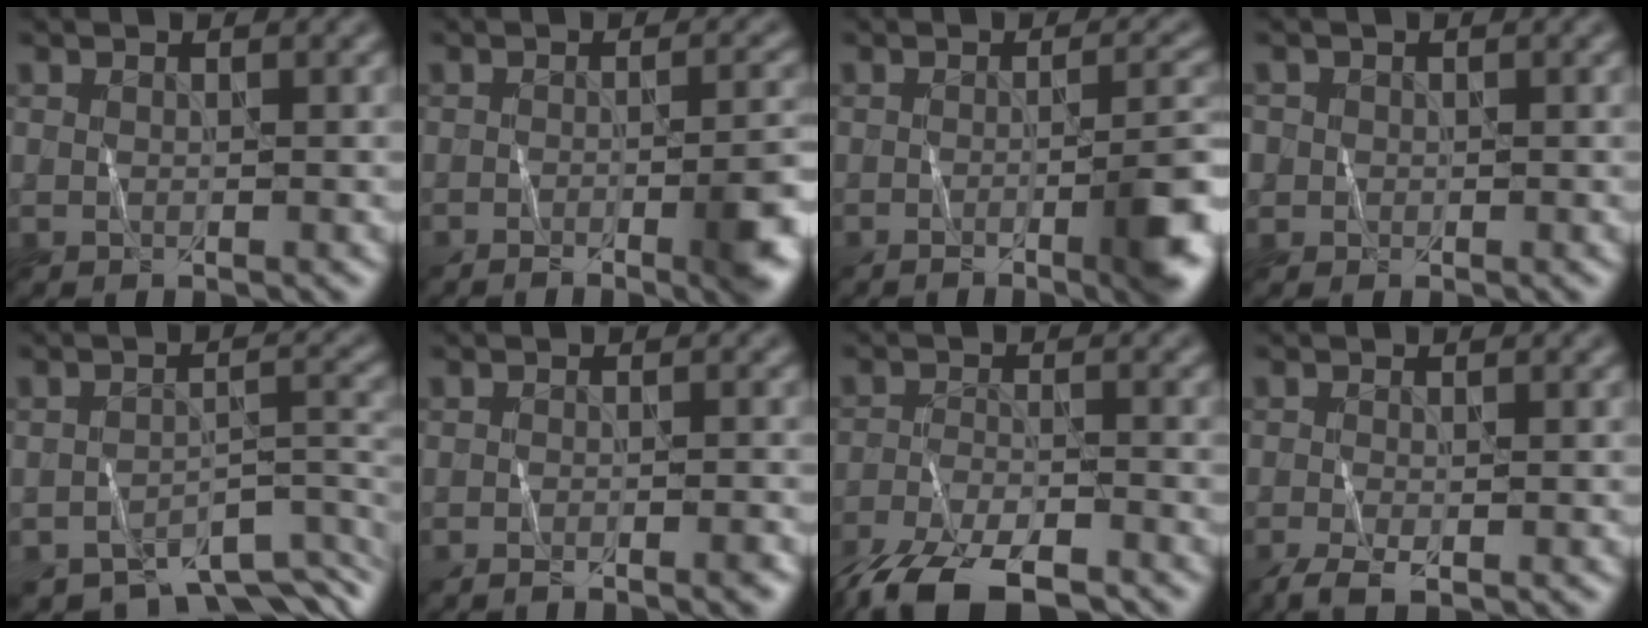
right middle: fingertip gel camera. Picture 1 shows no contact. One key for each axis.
{"total": 4.9, "fx": -2.5, "fy": 1.3, "fz": 4.0, "tx": -0.043, "ty": 0.001, "tz": -0.040}
{"total": 5.8, "fx": -2.3, "fy": 1.3, "fz": 5.1, "tx": -0.056, "ty": 0.005, "tz": -0.039}
{"total": 1.3, "fx": -0.2, "fy": 1.3, "fz": -0.2, "tx": 0.015, "ty": 0.000, "tz": 0.000}
{"total": 7.2, "fx": -5.8, "fy": 2.6, "fz": 3.5, "tx": -0.038, "ty": -0.014, "tz": -0.079}
{"total": 1.5, "fx": -1.2, "fy": 0.2, "fz": 1.0, "tx": 0.002, "ty": 0.000, "tz": -0.025}
{"total": 7.0, "fx": -5.8, "fy": 1.9, "fz": 3.5, "tx": -0.059, "ty": -0.008, "tz": -0.109}
{"total": 1.7, "fx": -1.1, "fy": 0.3, "fz": 1.3, "tx": -0.024, "ty": -0.003, "tz": -0.025}